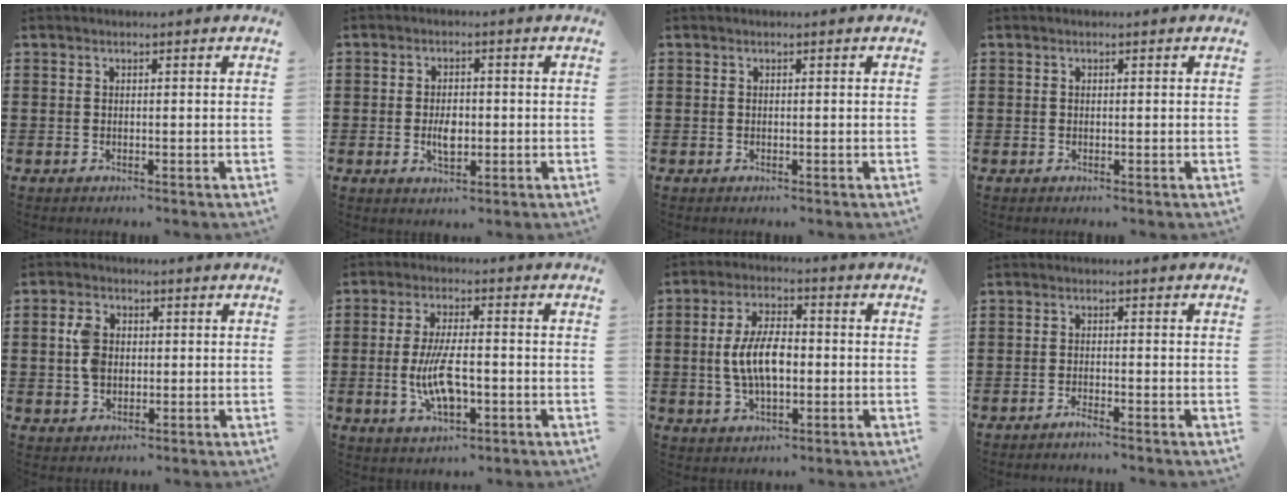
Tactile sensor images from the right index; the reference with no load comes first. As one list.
[{"total": 3.8, "force": [-0.5, 2.0, 3.2], "torque": [-0.051, 0.000, -0.009]}, {"total": 0.0}, {"total": 0.0}, {"total": 4.7, "force": [0.4, 3.3, 3.2], "torque": [-0.085, 0.009, 0.001]}, {"total": 8.7, "force": [-1.8, 3.4, 7.9], "torque": [-0.165, -0.006, -0.035]}, {"total": 8.1, "force": [-0.4, 4.0, 7.1], "torque": [-0.150, 0.004, -0.011]}, {"total": 1.3, "force": [-1.2, -0.3, 0.4], "torque": [-0.008, -0.003, -0.021]}]